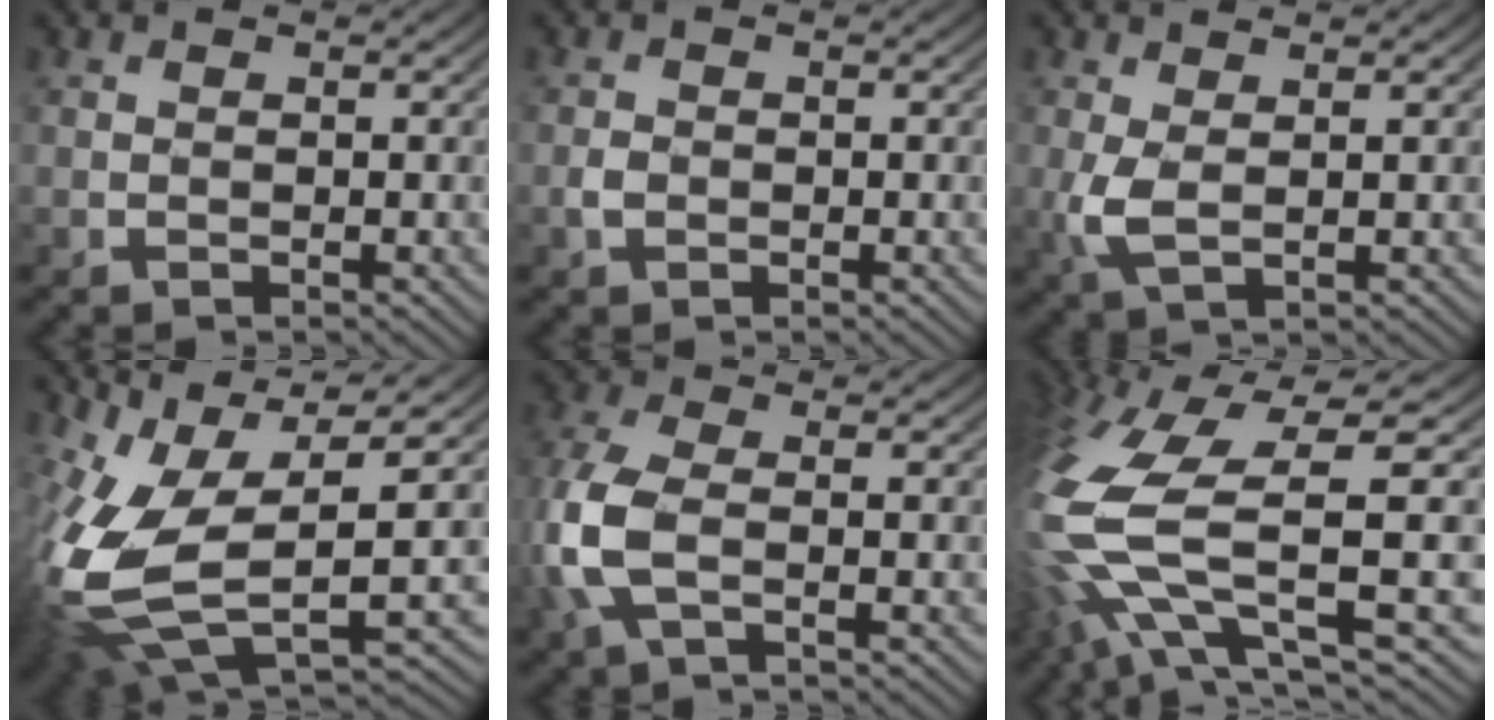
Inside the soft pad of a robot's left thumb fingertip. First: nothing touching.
{"total": 1.5, "force": [-0.9, 1.1, 0.5], "torque": [-0.021, 0.000, -0.020]}
{"total": 3.7, "force": [0.2, 2.0, 3.1], "torque": [-0.082, -0.001, 0.001]}
{"total": 15.0, "force": [-1.0, 7.4, 13.0], "torque": [-0.314, -0.018, -0.007]}
{"total": 7.6, "force": [-1.9, 4.0, 6.2], "torque": [-0.182, 0.007, -0.043]}
{"total": 14.2, "force": [-3.3, 4.2, 13.2], "torque": [-0.320, -0.009, -0.049]}